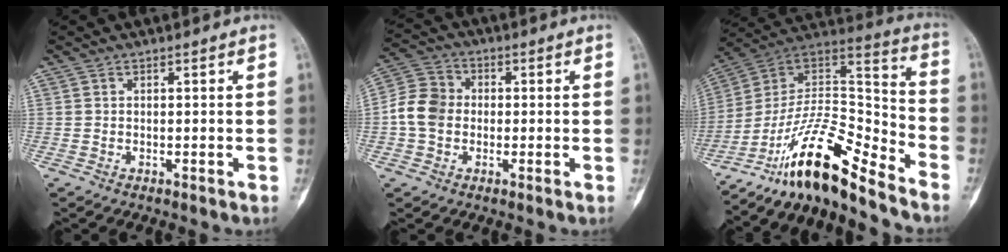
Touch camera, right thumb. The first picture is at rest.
{"total": 7.8, "force": [-0.8, 6.5, 4.3], "torque": [-0.069, 0.025, -0.029]}
{"total": 18.3, "force": [-14.2, 3.8, 10.9], "torque": [-0.175, 0.118, -0.253]}